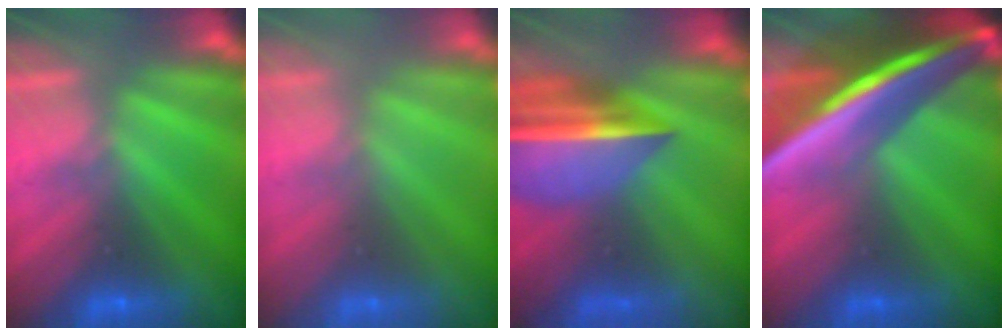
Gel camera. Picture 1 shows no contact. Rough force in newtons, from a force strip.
{"total": 2.9}
{"total": 6.9}
{"total": 8.8}